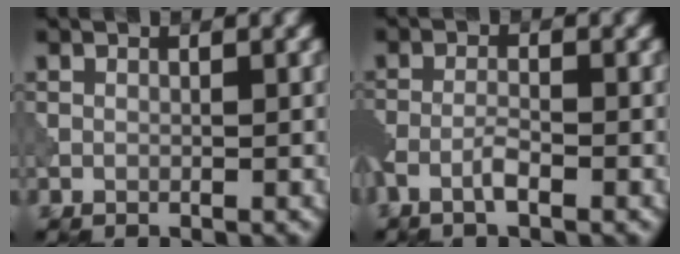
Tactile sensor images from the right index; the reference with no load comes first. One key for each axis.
{"total": 1.8, "fx": -1.1, "fy": 0.3, "fz": 1.5, "tx": -0.031, "ty": 0.006, "tz": -0.028}